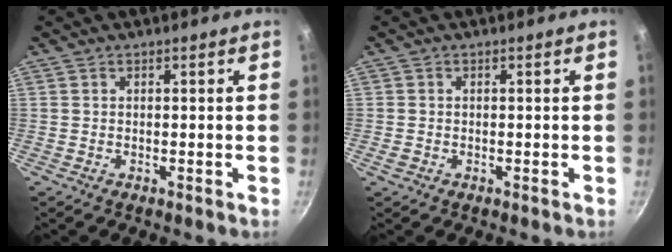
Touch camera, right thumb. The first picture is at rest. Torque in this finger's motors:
{"motor_torque": [-0.25, -0.03, -0.39, -0.03, -0.01]}